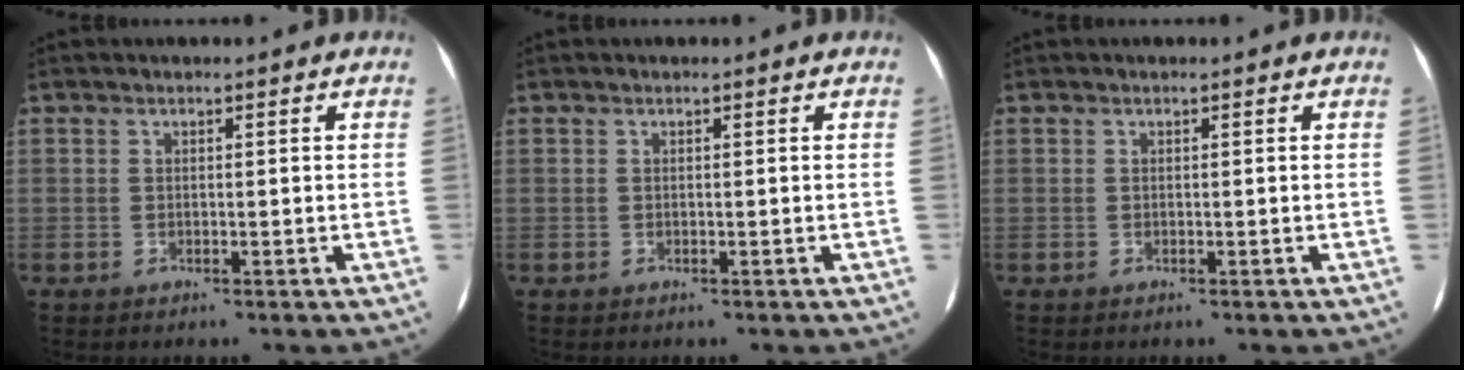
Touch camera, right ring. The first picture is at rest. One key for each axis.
{"total": 0.0}
{"total": 0.0}